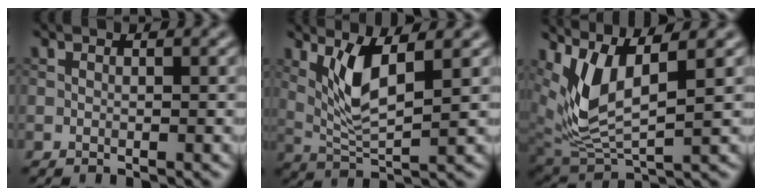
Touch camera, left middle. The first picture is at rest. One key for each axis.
{"total": 4.4, "fx": 1.7, "fy": 1.1, "fz": 4.0, "tx": -0.088, "ty": -0.008, "tz": 0.040}
{"total": 6.1, "fx": 2.6, "fy": 2.2, "fz": 5.0, "tx": -0.121, "ty": -0.014, "tz": 0.059}